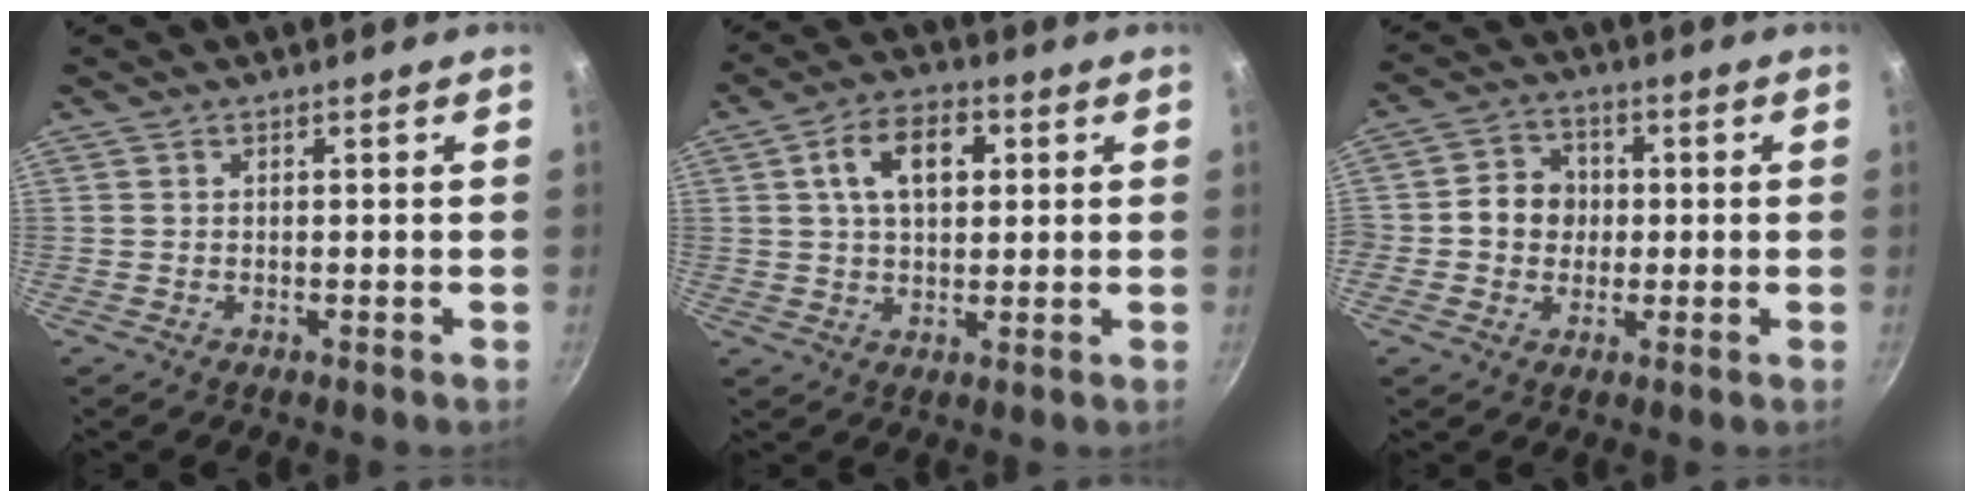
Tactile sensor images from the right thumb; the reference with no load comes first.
{"total": 9.8, "force": [2.5, 6.1, 7.2], "torque": [-0.101, 0.011, 0.036]}
{"total": 7.2, "force": [-0.1, 6.5, 3.1], "torque": [-0.020, 0.010, -0.019]}